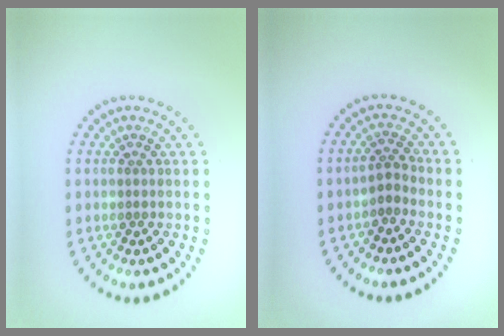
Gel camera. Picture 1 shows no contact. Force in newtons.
{"total": 1.8, "press": 1.3, "slide": 1.3}